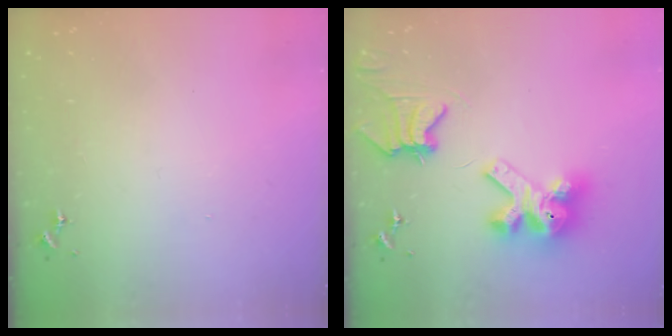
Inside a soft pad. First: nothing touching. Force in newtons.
{"total": 12.7, "press": 12.6, "slide": 1.6}